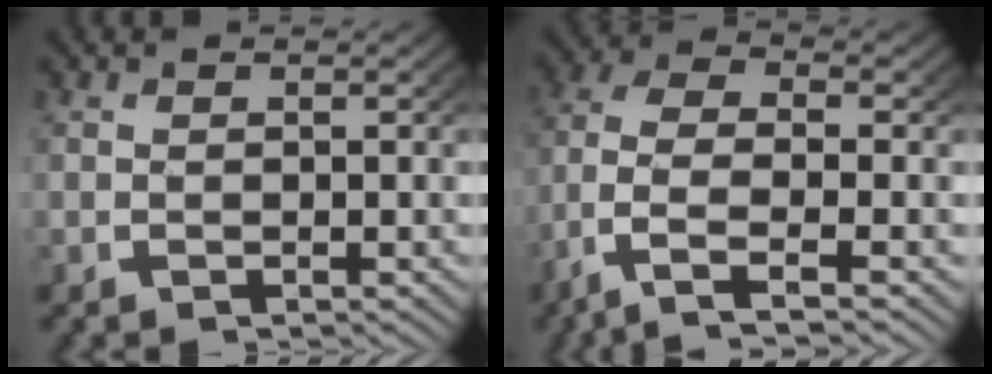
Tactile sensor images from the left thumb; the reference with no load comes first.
{"total": 9.6, "force": [-3.1, 5.6, 7.2], "torque": [-0.180, -0.037, -0.039]}